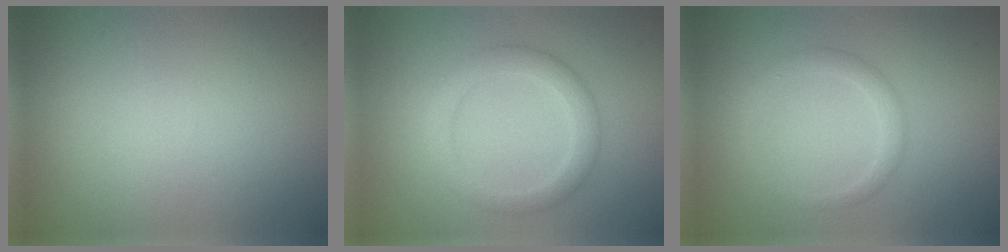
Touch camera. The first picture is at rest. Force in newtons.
{"total": 1.9, "press": 1.9, "slide": 0.2}
{"total": 1.5, "press": 1.5, "slide": 0.1}